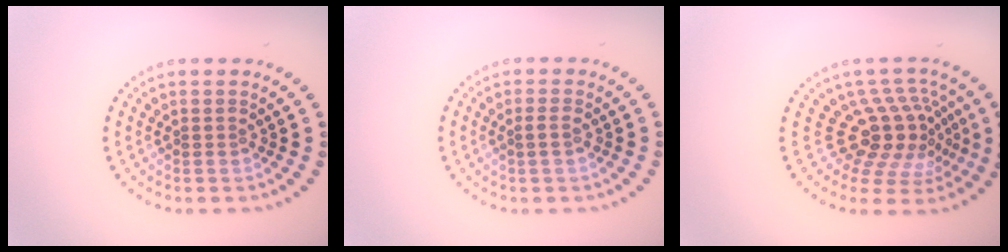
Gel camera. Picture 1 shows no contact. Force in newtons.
{"total": 0.6, "press": 0.5, "slide": 0.2}
{"total": 5.1, "press": 3.6, "slide": 3.6}